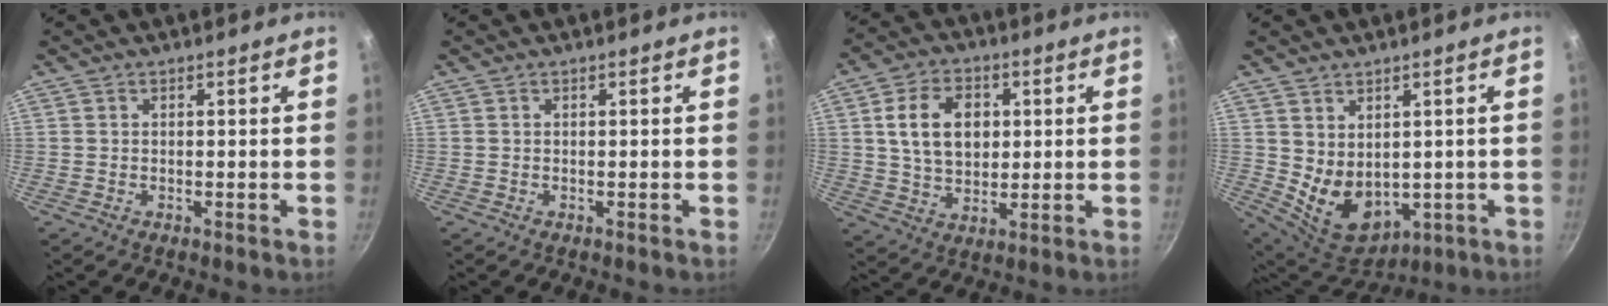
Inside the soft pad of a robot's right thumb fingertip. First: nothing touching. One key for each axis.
{"total": 0.0}
{"total": 11.6, "fx": 2.2, "fy": 8.2, "fz": 7.8, "tx": -0.113, "ty": -0.001, "tz": 0.039}
{"total": 10.1, "fx": 1.0, "fy": 7.3, "fz": 6.9, "tx": -0.093, "ty": -0.028, "tz": 0.049}